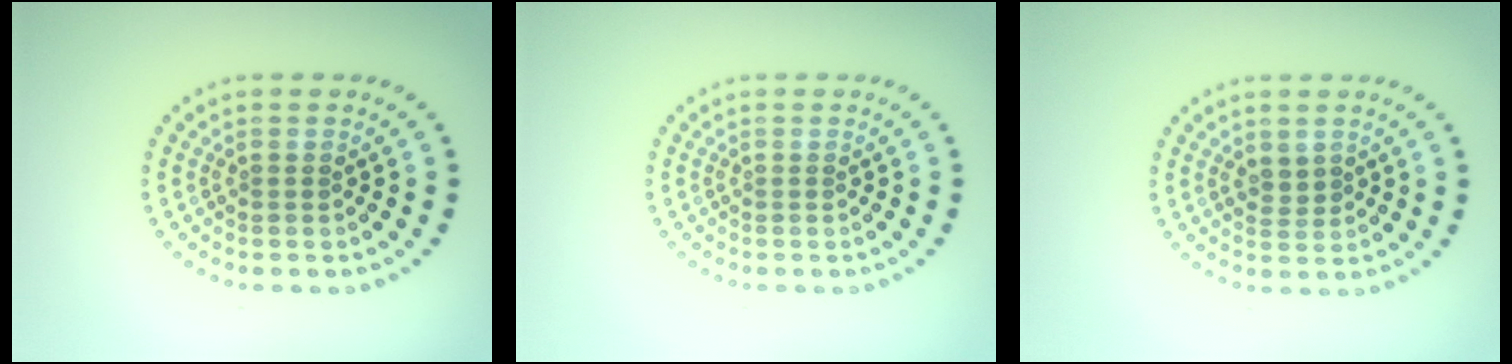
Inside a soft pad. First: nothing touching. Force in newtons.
{"total": 0.0}
{"total": 0.9, "press": 0.8, "slide": 0.4}